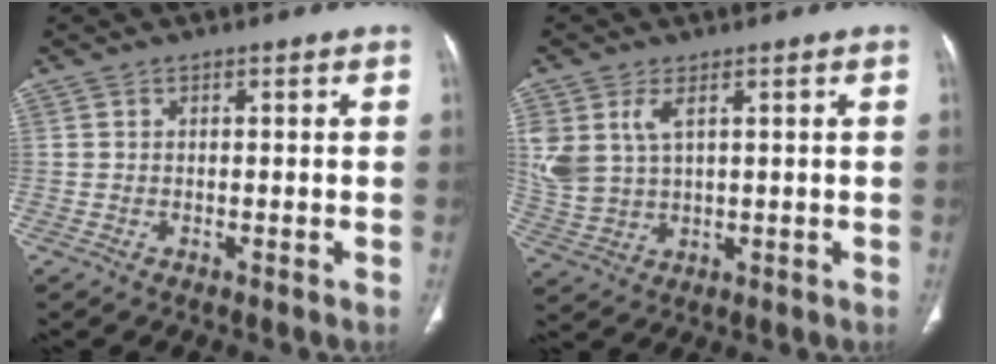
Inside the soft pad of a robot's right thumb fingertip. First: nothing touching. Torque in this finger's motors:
{"motor_torque": [-0.05, 0.09, 0.29, 0.31, 0.11]}